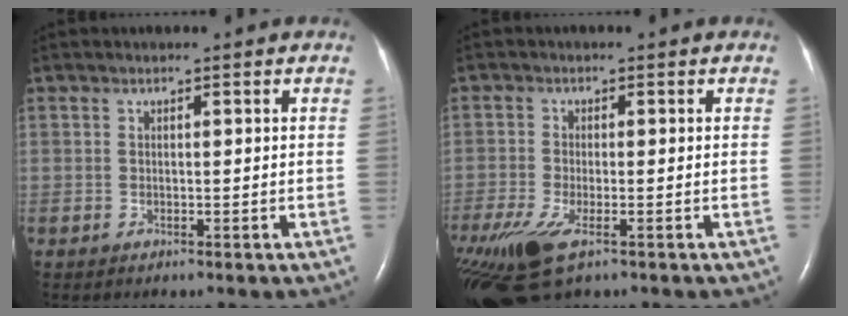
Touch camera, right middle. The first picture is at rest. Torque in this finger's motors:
{"motor_torque": [1.22, -0.92, 0.26, 0.16]}